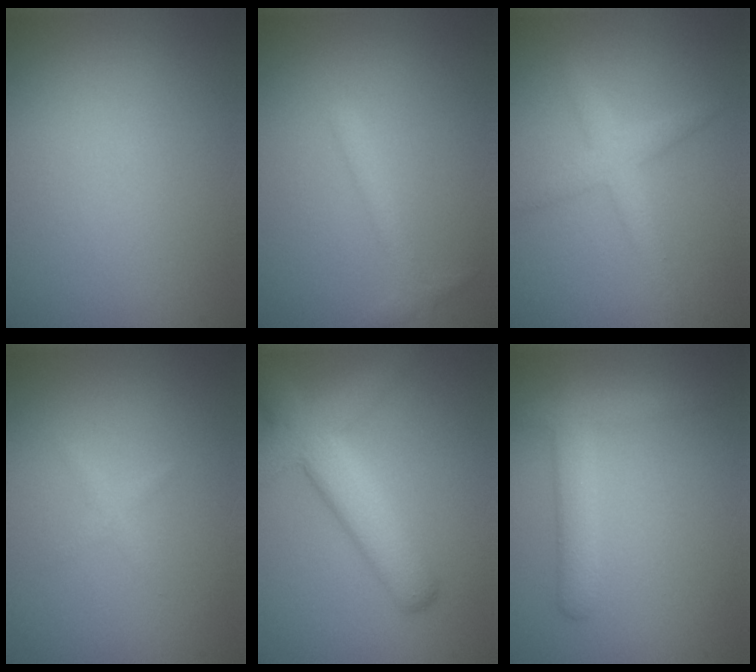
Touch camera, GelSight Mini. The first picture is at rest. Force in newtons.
{"total": 1.4, "press": 1.4, "slide": 0.1}
{"total": 2.5, "press": 2.5, "slide": 0.0}
{"total": 0.7, "press": 0.7, "slide": 0.0}
{"total": 6.3, "press": 6.3, "slide": 0.4}
{"total": 3.0, "press": 3.0, "slide": 0.2}